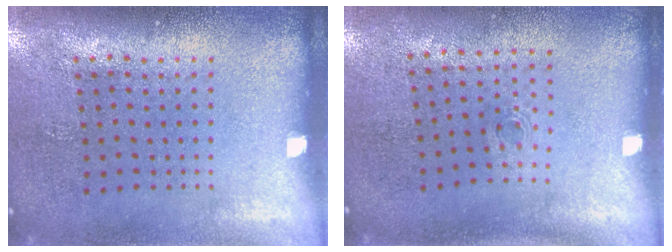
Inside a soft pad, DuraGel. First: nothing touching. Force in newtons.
{"total": 0.6, "press": 0.3, "slide": 0.5}